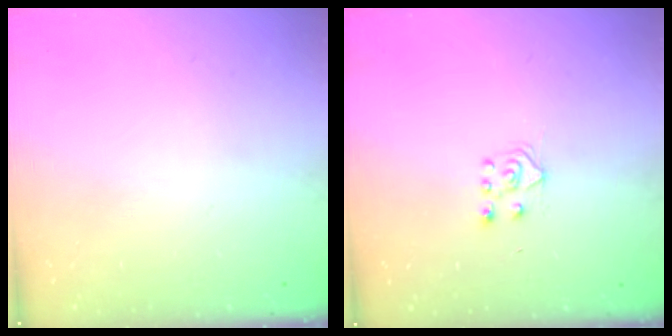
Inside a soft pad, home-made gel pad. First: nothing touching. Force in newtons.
{"total": 6.1, "press": 6.1, "slide": 0.5}